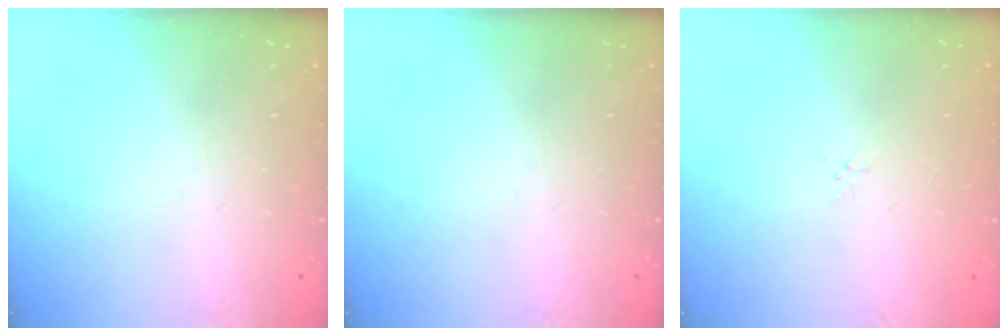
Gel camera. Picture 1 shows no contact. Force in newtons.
{"total": 0.0}
{"total": 1.7, "press": 1.6, "slide": 0.2}